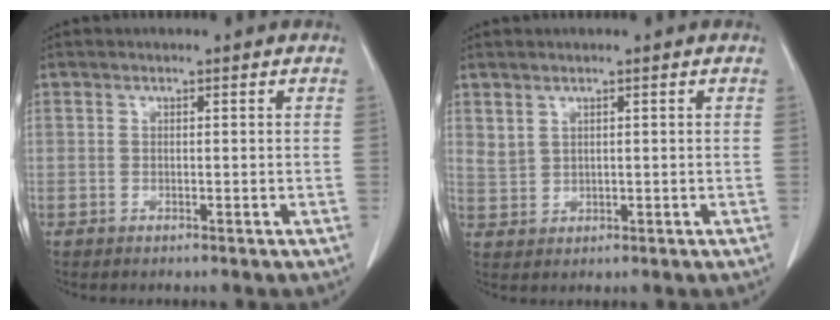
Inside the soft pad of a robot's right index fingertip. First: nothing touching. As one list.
[{"total": 2.1, "force": [1.4, 1.3, 0.7], "torque": [-0.015, 0.002, 0.037]}]